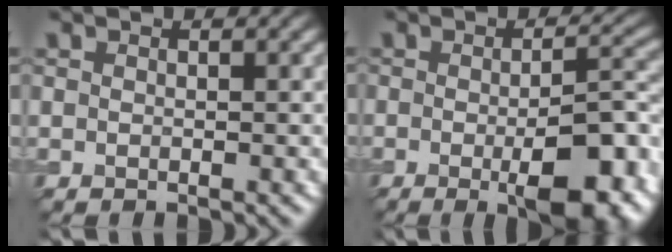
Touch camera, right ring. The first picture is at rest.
{"total": 8.6, "force": [-2.7, 2.3, 7.8], "torque": [-0.111, -0.003, -0.026]}